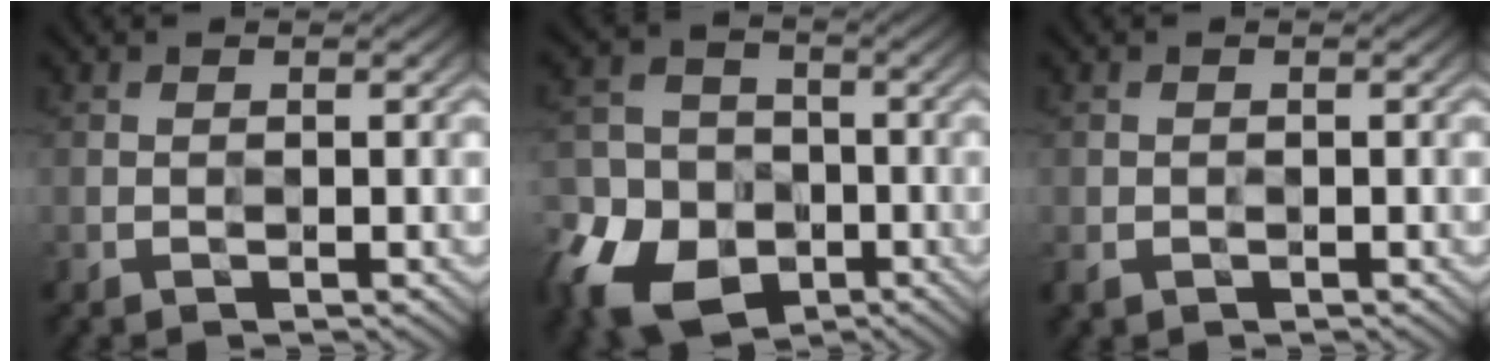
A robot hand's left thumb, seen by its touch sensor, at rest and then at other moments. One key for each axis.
{"total": 11.2, "fx": -5.5, "fy": 8.4, "fz": 5.1, "tx": -0.135, "ty": -0.037, "tz": -0.110}
{"total": 1.9, "fx": -0.8, "fy": 1.5, "fz": 0.9, "tx": -0.019, "ty": -0.009, "tz": -0.018}